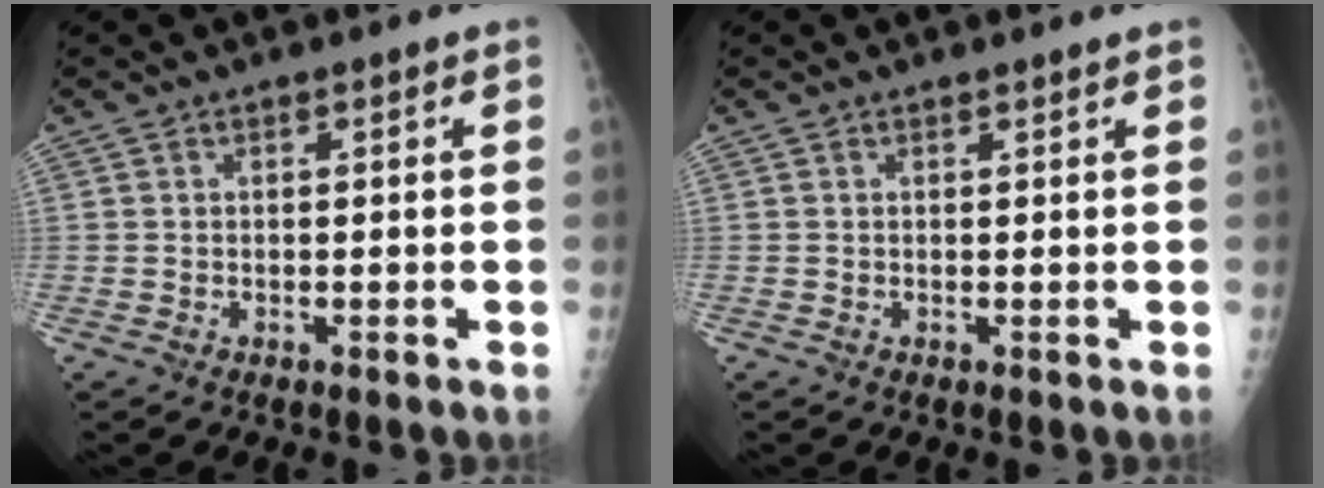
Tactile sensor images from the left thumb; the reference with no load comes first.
{"total": 0.5, "force": [0.5, 0.0, 0.1], "torque": [-0.006, -0.001, 0.007]}